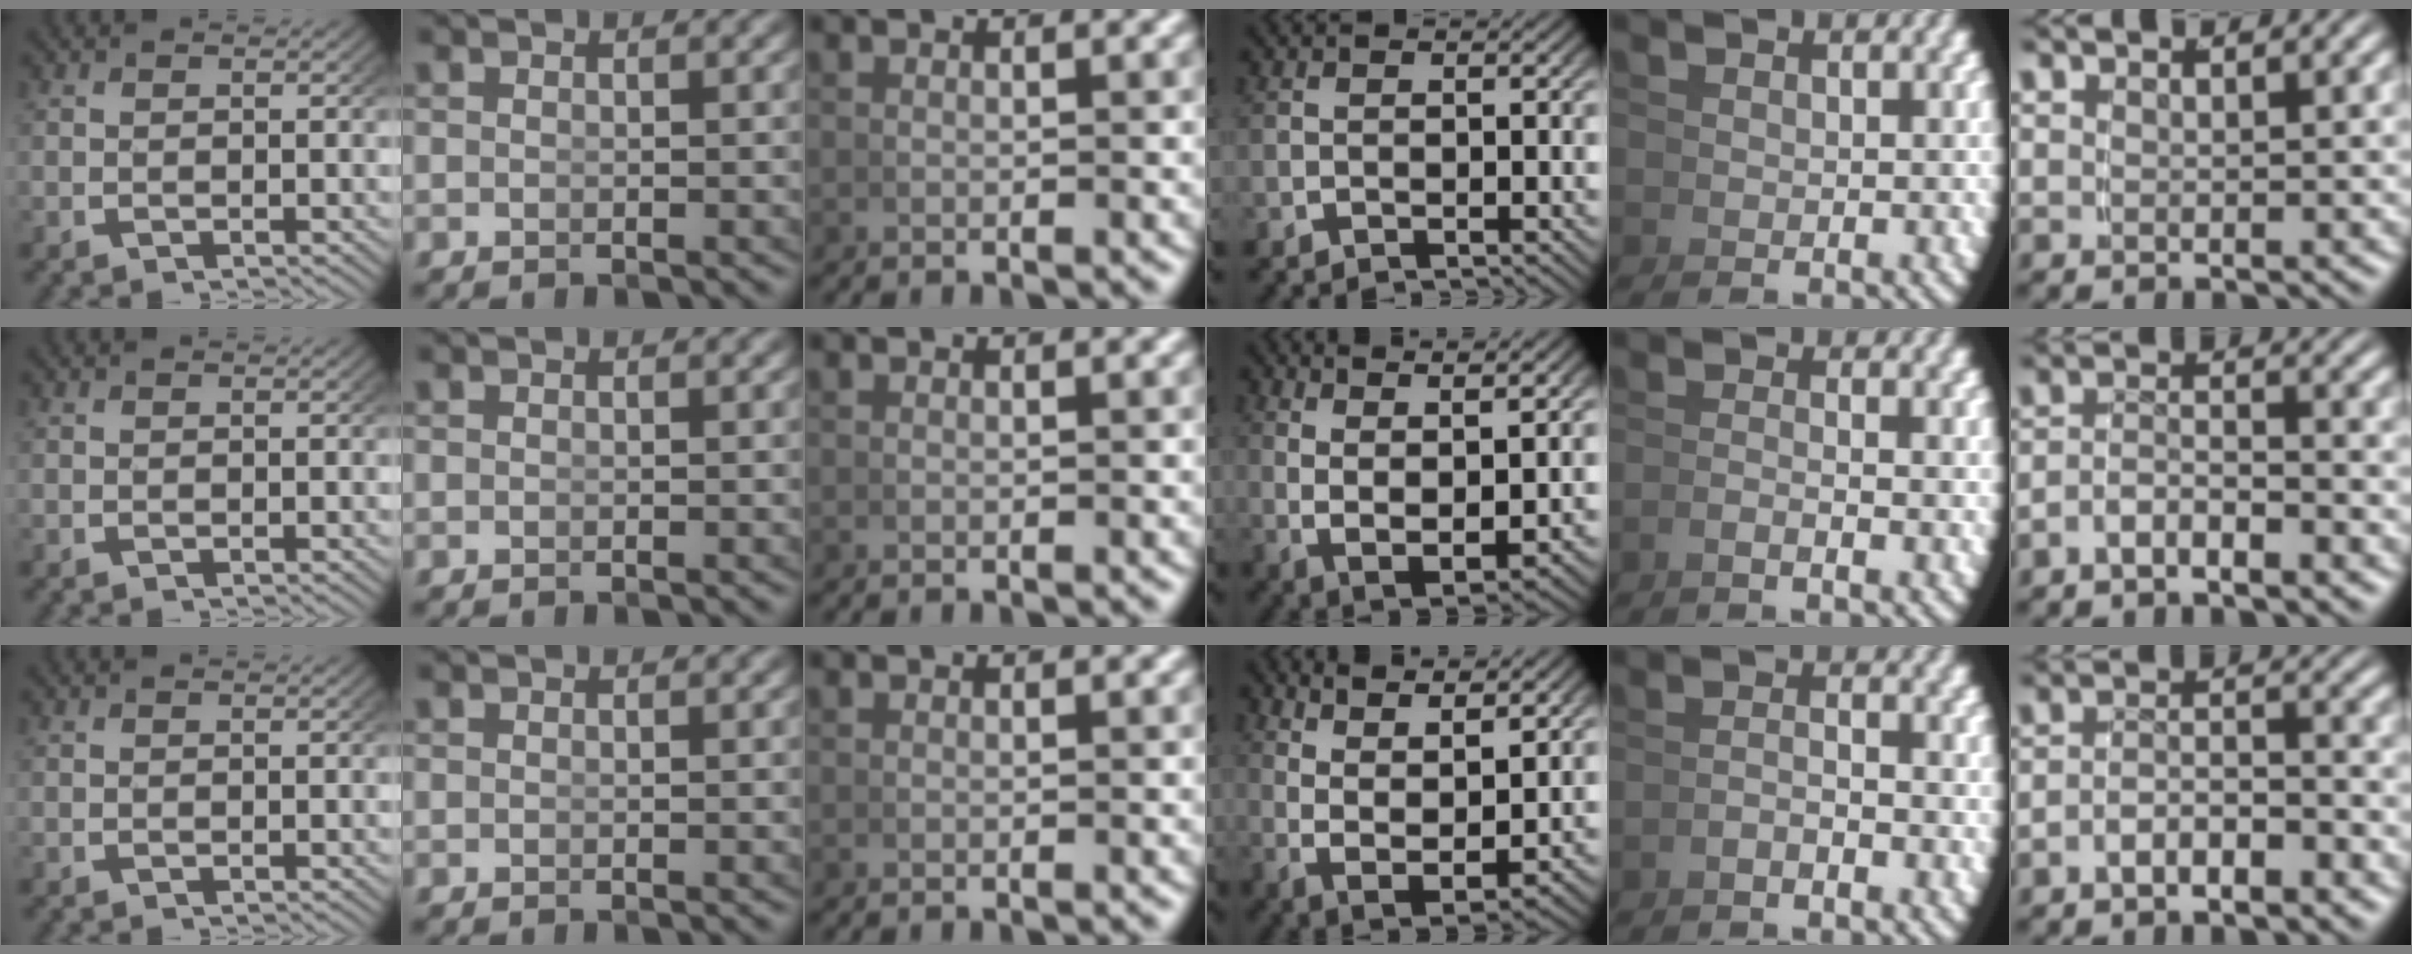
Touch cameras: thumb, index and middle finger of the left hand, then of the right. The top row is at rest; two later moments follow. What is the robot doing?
{"motion": "lift_and_place", "object": "hoodie"}